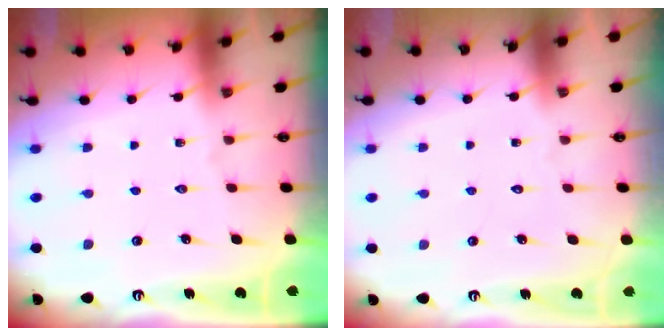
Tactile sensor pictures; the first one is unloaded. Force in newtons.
{"total": 1.6, "press": 1.6, "slide": 0.1}